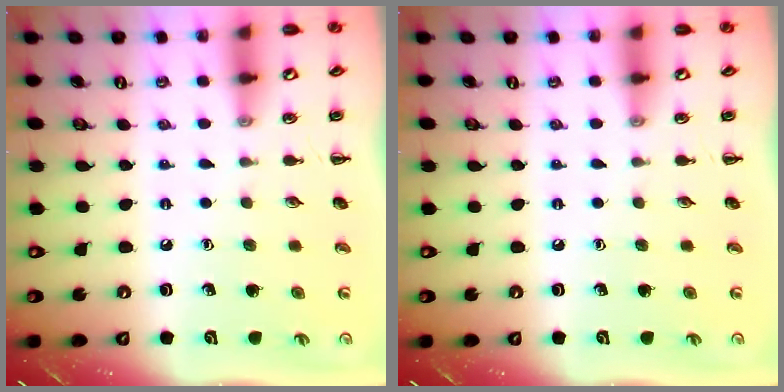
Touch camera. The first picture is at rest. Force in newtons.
{"total": 0.0}